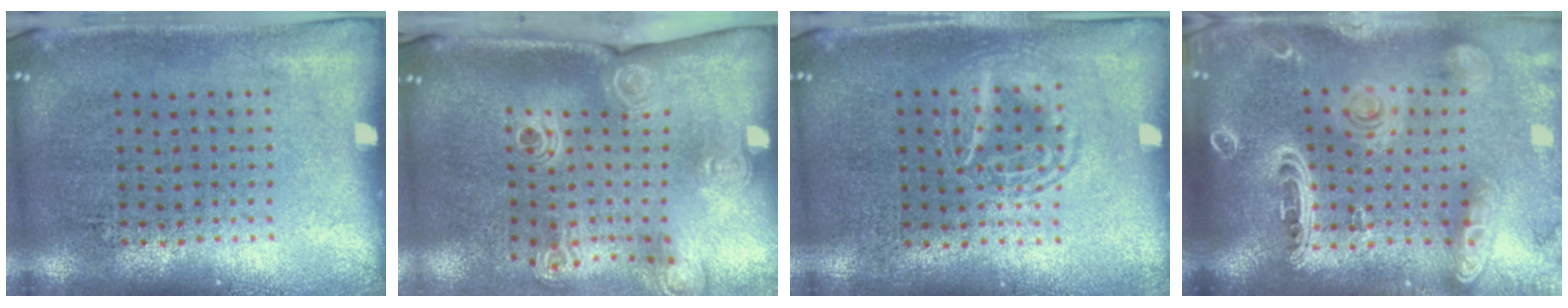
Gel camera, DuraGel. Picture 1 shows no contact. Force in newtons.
{"total": 2.0, "press": 1.5, "slide": 1.4}
{"total": 1.2, "press": 1.2, "slide": 0.1}
{"total": 2.8, "press": 2.4, "slide": 1.5}